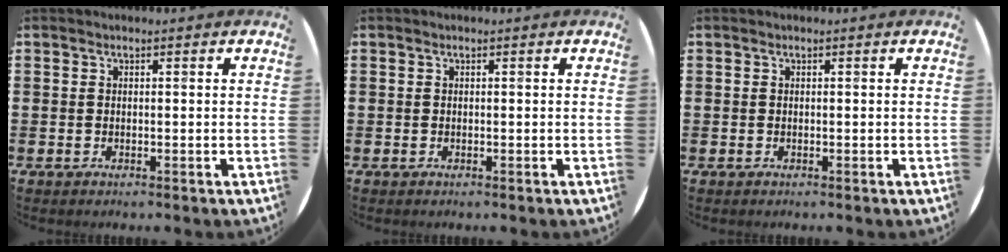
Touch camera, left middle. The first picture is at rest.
{"total": 0.0}
{"total": 0.0}